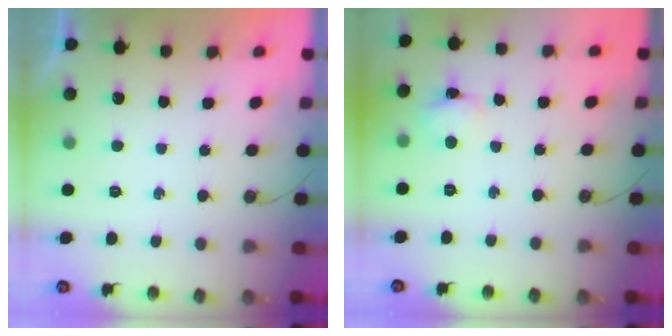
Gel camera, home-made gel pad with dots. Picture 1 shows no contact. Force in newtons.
{"total": 3.1, "press": 3.1, "slide": 0.1}